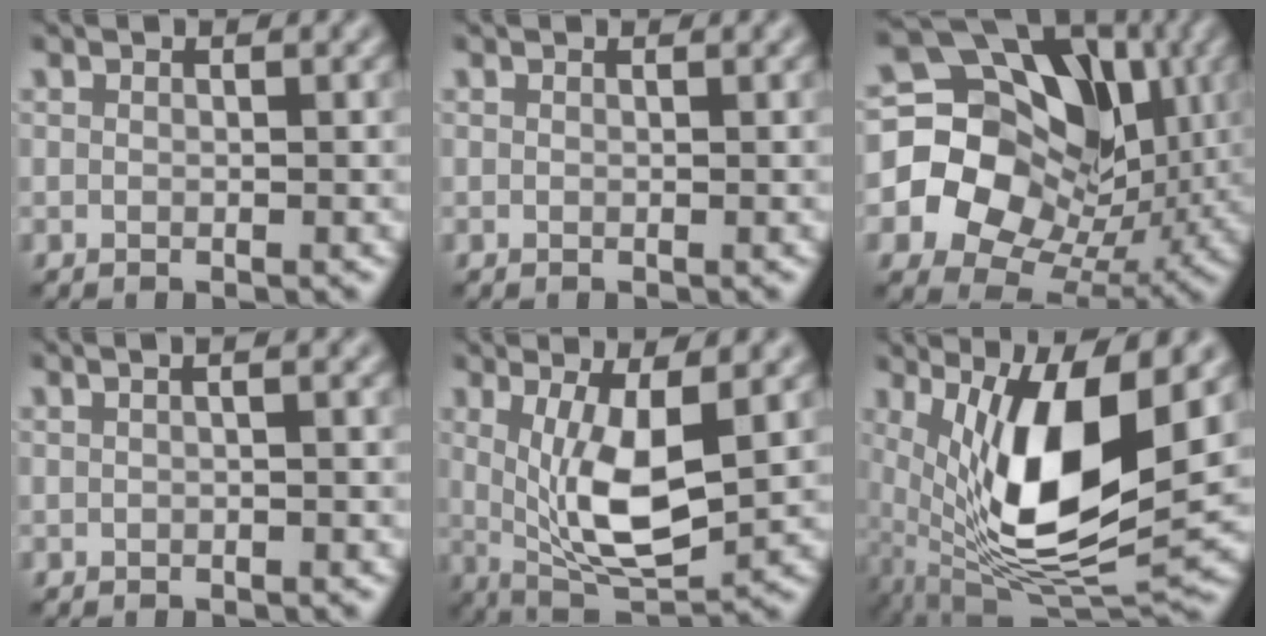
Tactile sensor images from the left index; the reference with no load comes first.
{"total": 0.0}
{"total": 13.5, "force": [0.9, 11.2, 7.4], "torque": [-0.113, 0.004, 0.006]}
{"total": 1.9, "force": [0.4, 0.9, 1.6], "torque": [-0.008, -0.002, -0.006]}
{"total": 7.5, "force": [0.6, 2.5, 7.0], "torque": [-0.139, -0.016, 0.022]}
{"total": 11.2, "force": [1.8, 3.8, 10.4], "torque": [-0.191, -0.023, 0.045]}